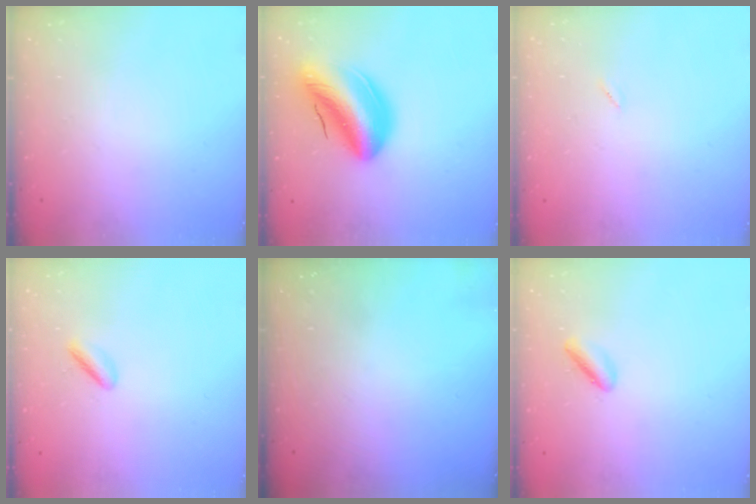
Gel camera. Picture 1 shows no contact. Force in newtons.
{"total": 14.8, "press": 14.2, "slide": 4.0}
{"total": 2.0, "press": 2.0, "slide": 0.1}
{"total": 1.7, "press": 1.6, "slide": 0.7}
{"total": 0.0}
{"total": 2.0, "press": 2.0, "slide": 0.3}